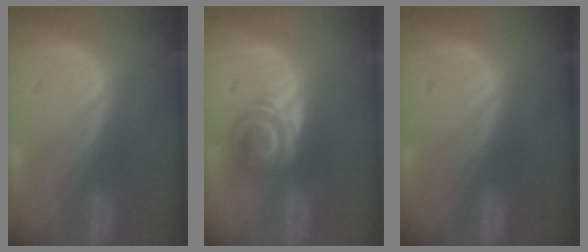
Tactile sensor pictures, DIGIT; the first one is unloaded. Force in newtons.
{"total": 6.1, "press": 5.2, "slide": 3.2}
{"total": 0.0}